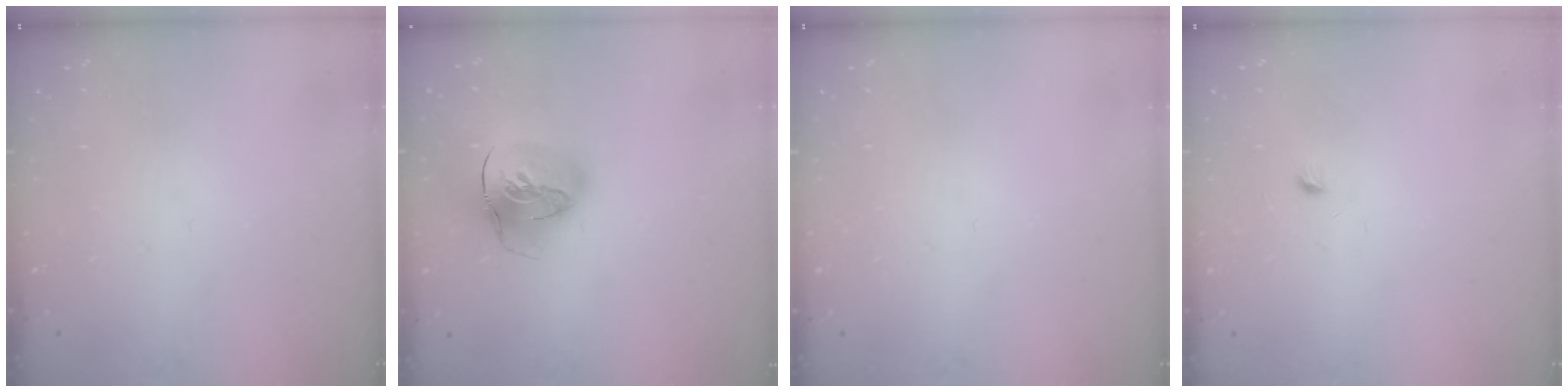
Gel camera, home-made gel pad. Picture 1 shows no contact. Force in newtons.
{"total": 18.0, "press": 17.9, "slide": 2.5}
{"total": 0.0}
{"total": 2.9, "press": 2.9, "slide": 0.4}